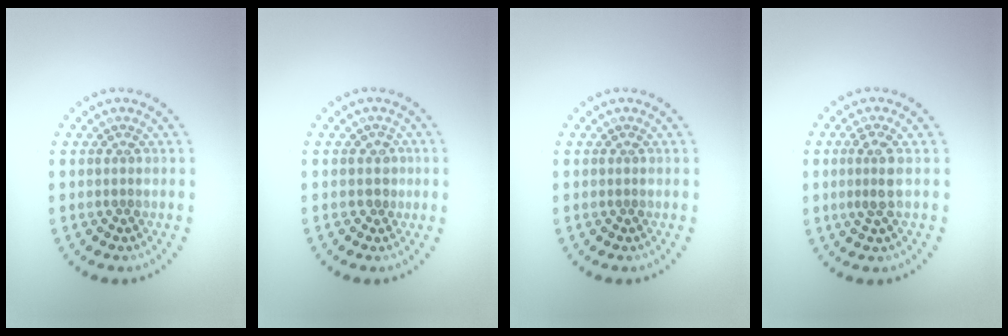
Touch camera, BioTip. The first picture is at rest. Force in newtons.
{"total": 1.0, "press": 0.7, "slide": 0.7}
{"total": 0.0}
{"total": 2.1, "press": 1.7, "slide": 1.2}